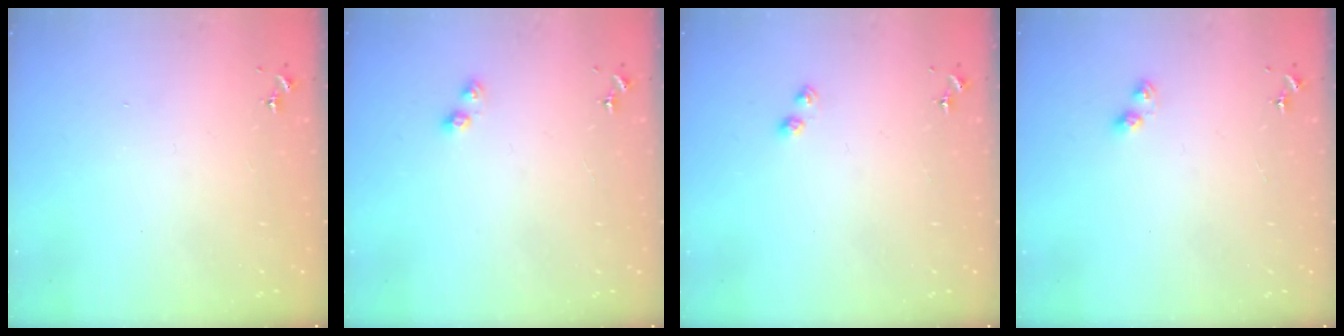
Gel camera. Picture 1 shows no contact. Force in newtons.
{"total": 3.6, "press": 3.6, "slide": 0.3}
{"total": 3.1, "press": 3.1, "slide": 0.4}
{"total": 2.8, "press": 2.7, "slide": 0.4}